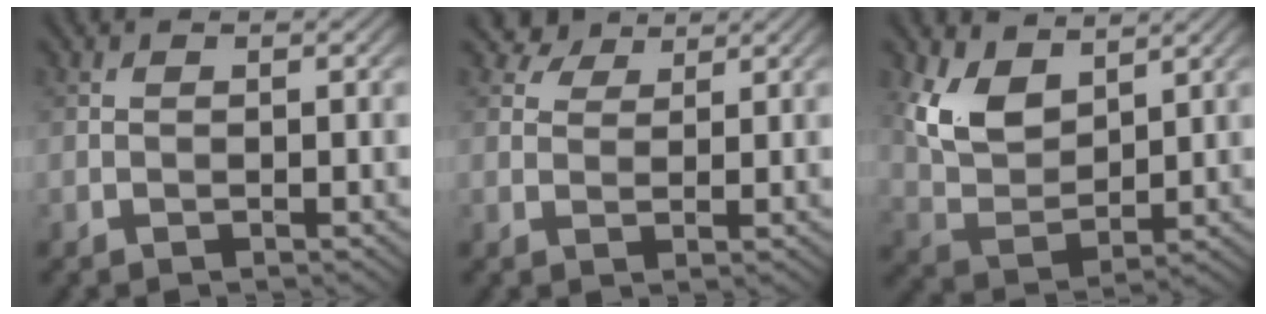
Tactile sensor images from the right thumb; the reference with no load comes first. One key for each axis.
{"total": 3.2, "fx": 2.5, "fy": 1.7, "fz": 1.2, "tx": -0.030, "ty": 0.006, "tz": 0.050}
{"total": 8.2, "fx": 4.5, "fy": 4.5, "fz": 5.2, "tx": -0.123, "ty": -0.004, "tz": 0.090}